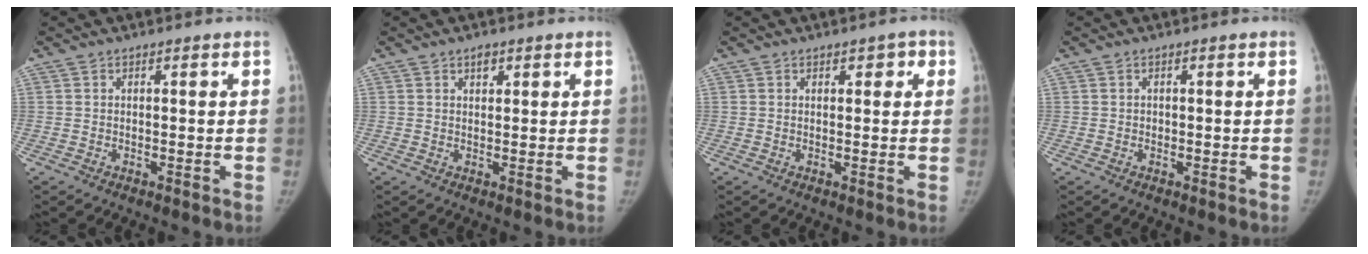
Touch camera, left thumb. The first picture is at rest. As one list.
[{"total": 1.6, "force": [1.0, 1.0, 0.9], "torque": [-0.003, -0.003, 0.013]}, {"total": 2.3, "force": [1.0, 1.4, 1.6], "torque": [0.000, 0.001, 0.010]}, {"total": 0.5, "force": [-0.1, 0.5, 0.2], "torque": [0.001, 0.002, -0.002]}]